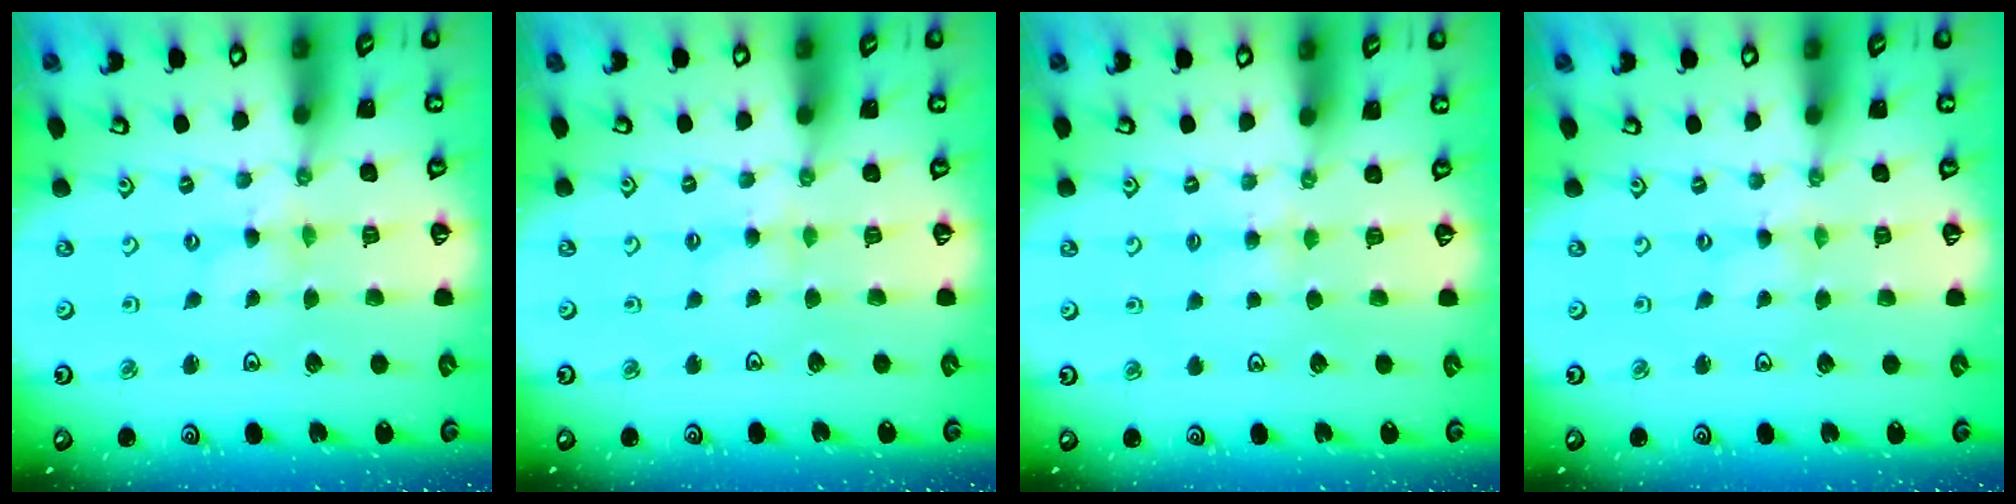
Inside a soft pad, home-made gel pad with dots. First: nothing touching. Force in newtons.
{"total": 2.4, "press": 2.4, "slide": 0.5}
{"total": 3.3, "press": 3.2, "slide": 0.6}
{"total": 0.0}